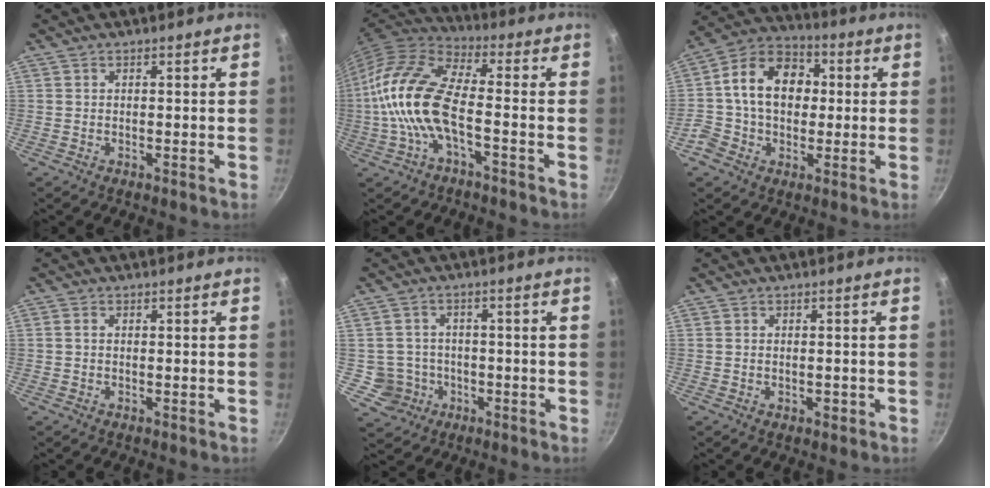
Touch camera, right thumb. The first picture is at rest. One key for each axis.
{"total": 15.3, "fx": -3.2, "fy": 6.6, "fz": 13.5, "tx": -0.272, "ty": 0.036, "tz": -0.079}
{"total": 14.6, "fx": 0.8, "fy": 11.4, "fz": 9.1, "tx": -0.122, "ty": 0.030, "tz": -0.007}
{"total": 0.8, "fx": 0.0, "fy": 0.6, "fz": 0.6, "tx": -0.011, "ty": 0.004, "tz": -0.001}
{"total": 5.7, "fx": -1.6, "fy": 5.4, "fz": 0.3, "tx": 0.019, "ty": 0.026, "tz": -0.018}
{"total": 1.4, "fx": -0.4, "fy": 0.9, "fz": 1.0, "tx": -0.013, "ty": 0.001, "tz": -0.007}